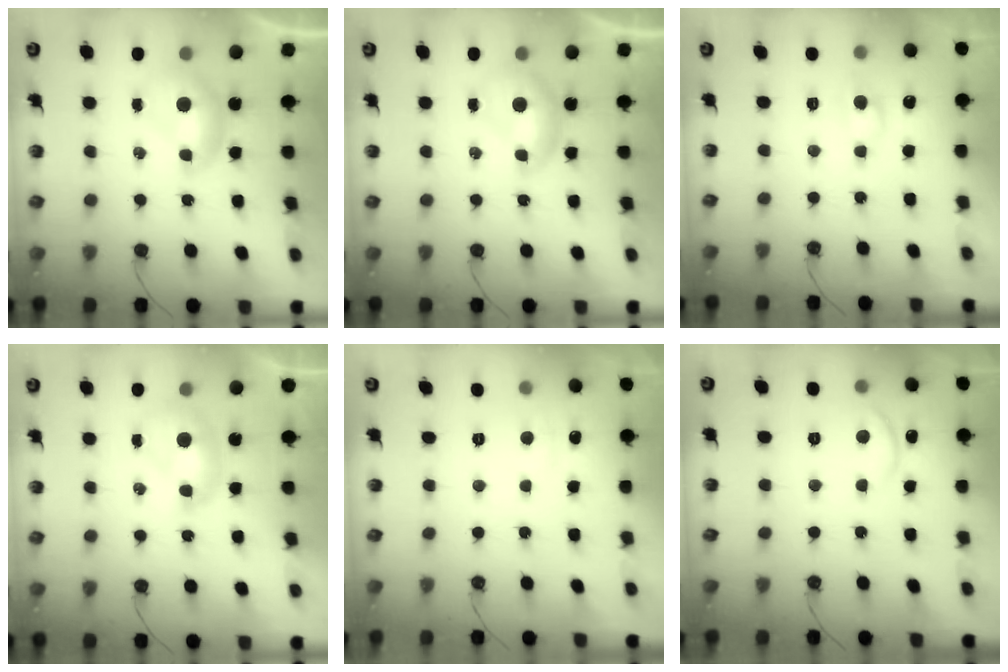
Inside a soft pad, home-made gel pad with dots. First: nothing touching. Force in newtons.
{"total": 0.0}
{"total": 1.7, "press": 1.6, "slide": 0.6}
{"total": 1.2, "press": 1.2, "slide": 0.0}
{"total": 1.6, "press": 1.6, "slide": 0.4}
{"total": 2.8, "press": 2.7, "slide": 0.4}